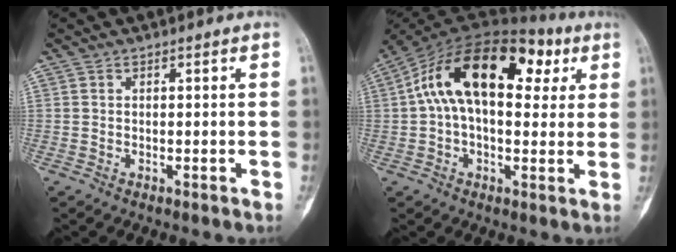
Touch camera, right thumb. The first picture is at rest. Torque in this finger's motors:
{"motor_torque": [1.09, 2.16, 2.18, -0.11, 0.22]}